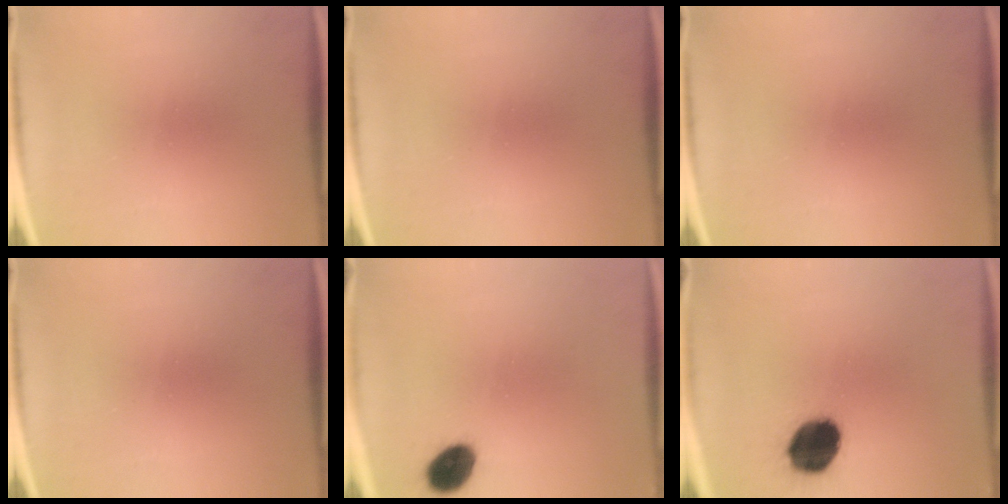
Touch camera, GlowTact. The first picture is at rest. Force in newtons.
{"total": 0.0}
{"total": 0.0}
{"total": 0.0}
{"total": 6.9}
{"total": 14.8}